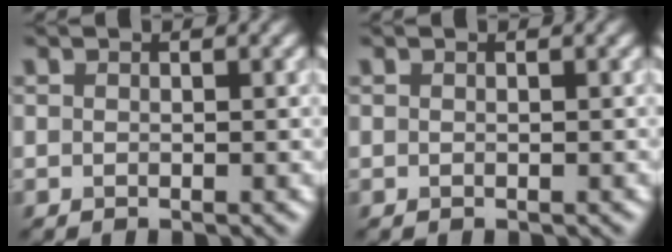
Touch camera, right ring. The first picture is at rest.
{"total": 0.0}